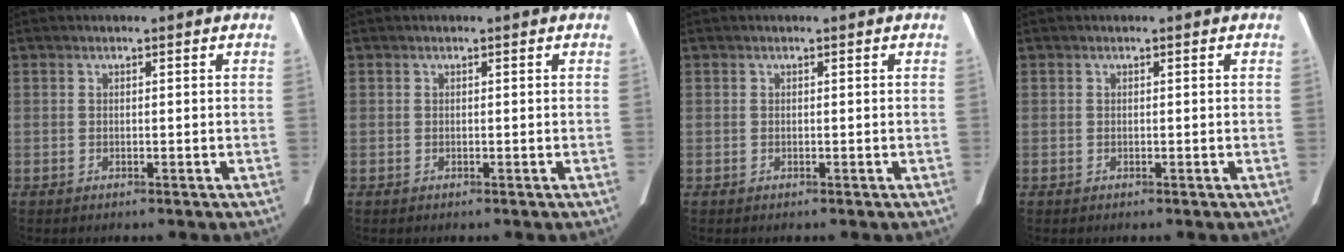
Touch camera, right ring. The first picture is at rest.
{"total": 0.0}
{"total": 0.0}
{"total": 0.0}